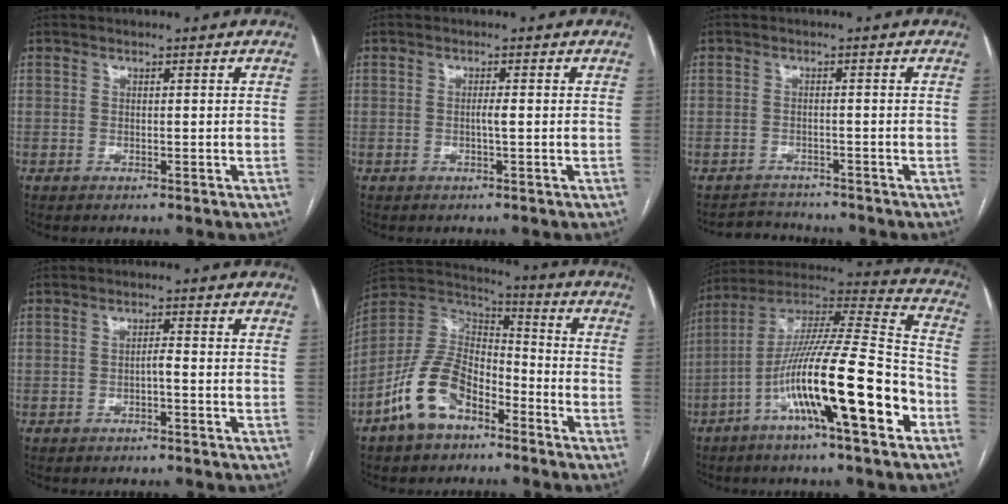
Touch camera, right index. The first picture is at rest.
{"total": 1.1, "force": [-0.2, -0.1, 1.1], "torque": [-0.022, 0.000, -0.003]}
{"total": 3.2, "force": [-3.1, 0.9, -0.6], "torque": [0.008, -0.006, -0.047]}
{"total": 1.3, "force": [-0.6, 0.2, 1.1], "torque": [-0.018, 0.003, -0.012]}
{"total": 12.5, "force": [-7.0, 6.6, 7.9], "torque": [-0.171, 0.016, -0.135]}
{"total": 20.9, "force": [-8.2, 1.6, 19.1], "torque": [-0.332, -0.002, -0.142]}